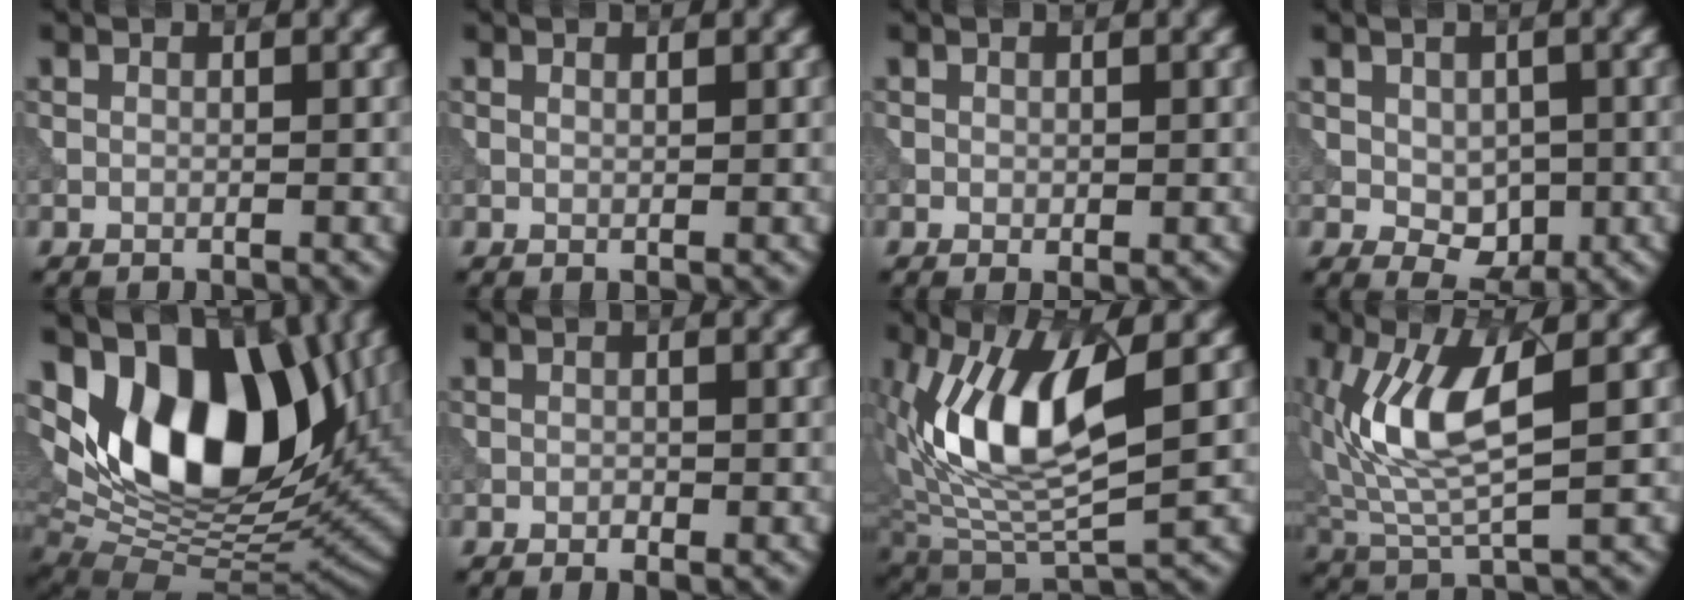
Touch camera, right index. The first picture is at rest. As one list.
[{"total": 0.0}, {"total": 0.6, "force": [0.0, 0.4, 0.4], "torque": [-0.005, -0.003, 0.003]}, {"total": 3.6, "force": [-0.1, 2.6, 2.5], "torque": [-0.040, -0.011, 0.001]}, {"total": 14.4, "force": [4.1, 8.3, 10.9], "torque": [-0.165, -0.006, 0.069]}, {"total": 0.8, "force": [-0.4, 0.5, 0.6], "torque": [-0.008, -0.002, -0.007]}, {"total": 10.1, "force": [2.0, 4.1, 9.1], "torque": [-0.178, -0.007, 0.037]}, {"total": 8.1, "force": [1.5, 2.8, 7.4], "torque": [-0.163, 0.001, 0.031]}]